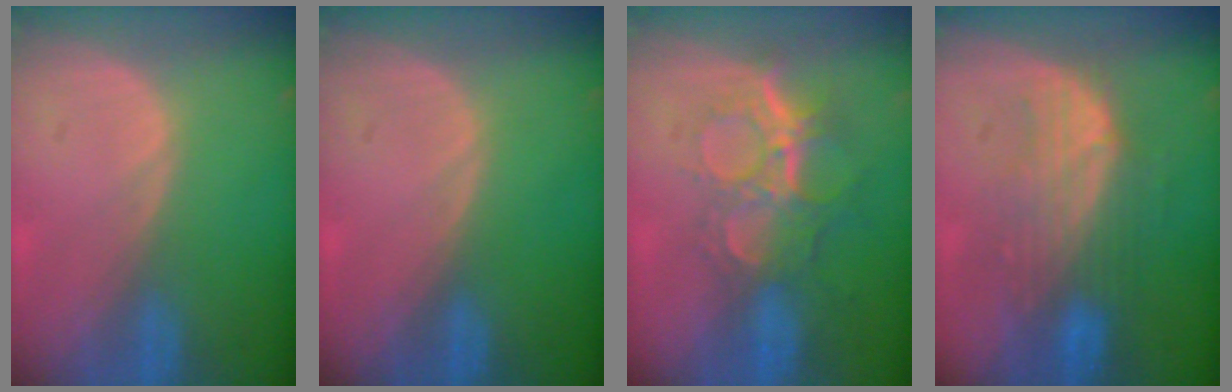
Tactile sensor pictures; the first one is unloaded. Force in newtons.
{"total": 0.0}
{"total": 9.5, "press": 8.0, "slide": 5.1}
{"total": 7.5, "press": 7.5, "slide": 0.3}